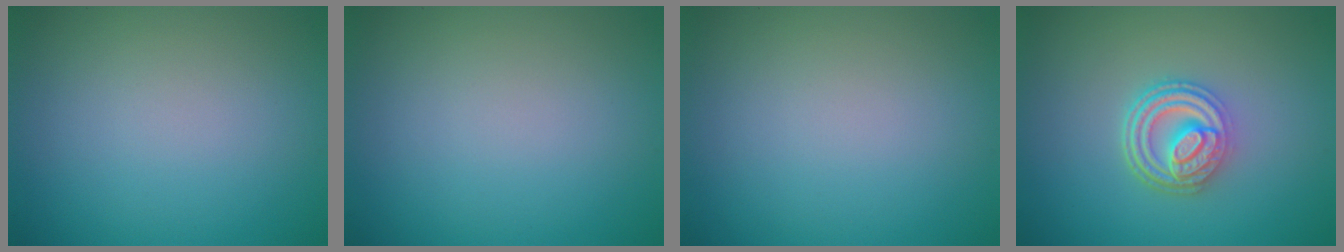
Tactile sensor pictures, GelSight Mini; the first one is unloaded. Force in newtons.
{"total": 0.0}
{"total": 0.0}
{"total": 4.7, "press": 3.6, "slide": 3.0}